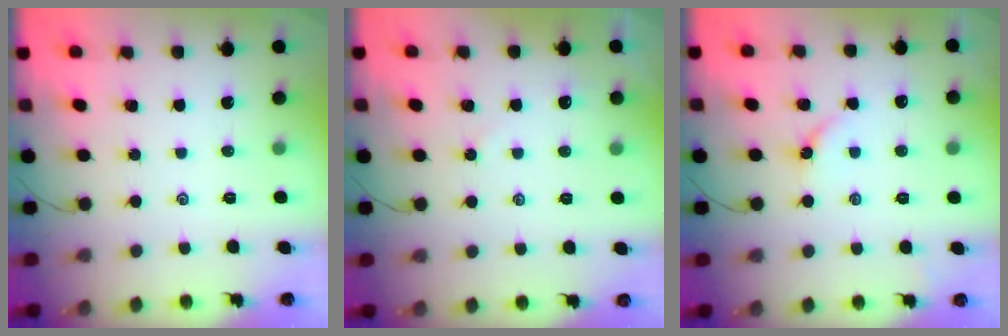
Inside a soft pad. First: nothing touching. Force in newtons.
{"total": 1.8, "press": 1.8, "slide": 0.3}
{"total": 2.7, "press": 2.6, "slide": 0.6}